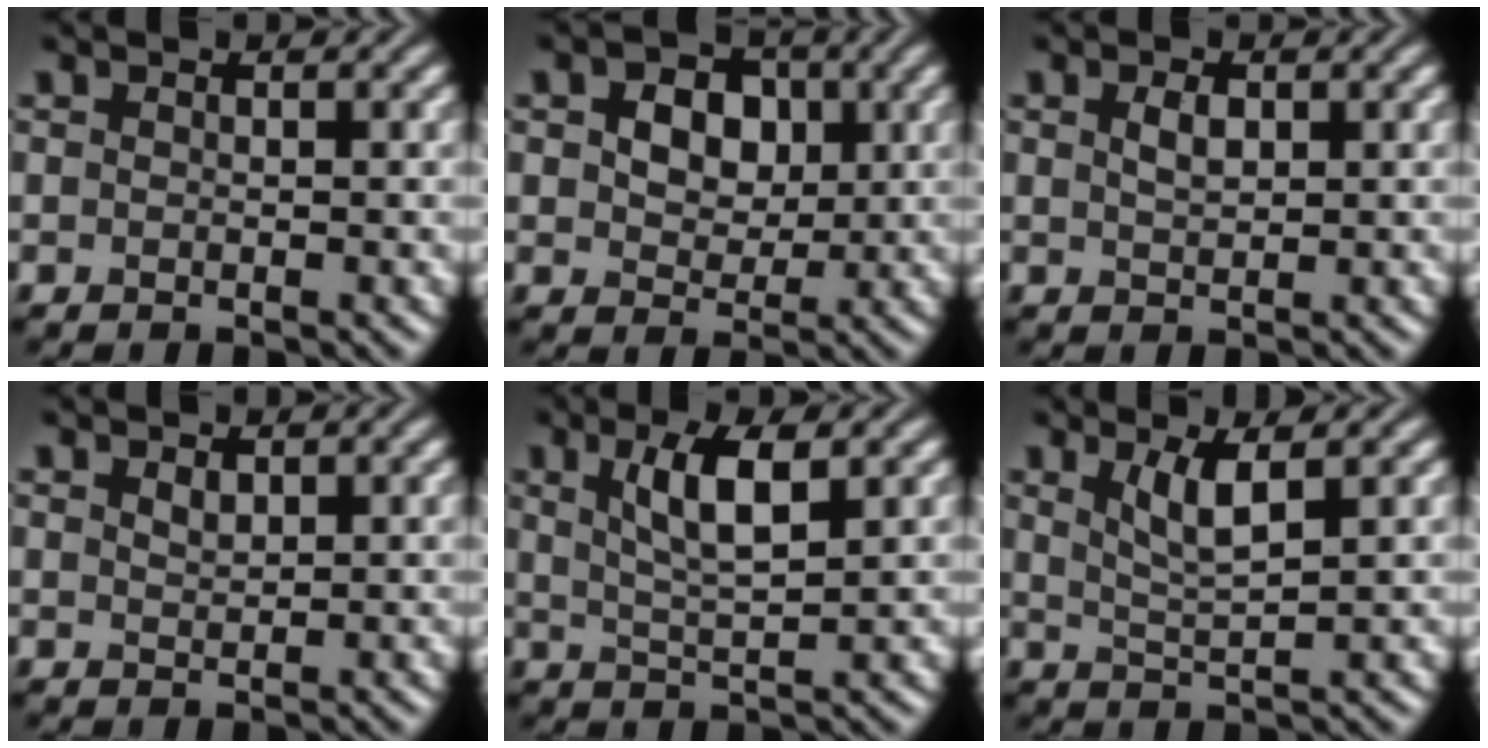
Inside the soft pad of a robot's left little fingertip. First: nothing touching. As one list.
[{"total": 5.7, "force": [1.6, 4.1, 3.6], "torque": [-0.062, 0.009, 0.004]}, {"total": 1.6, "force": [0.6, 0.8, 1.2], "torque": [-0.026, 0.001, 0.014]}, {"total": 1.0, "force": [0.7, 0.5, 0.5], "torque": [-0.013, 0.000, 0.014]}, {"total": 4.8, "force": [1.8, 1.4, 4.3], "torque": [-0.083, -0.001, 0.034]}, {"total": 3.0, "force": [1.4, 0.6, 2.6], "torque": [-0.052, -0.005, 0.030]}]